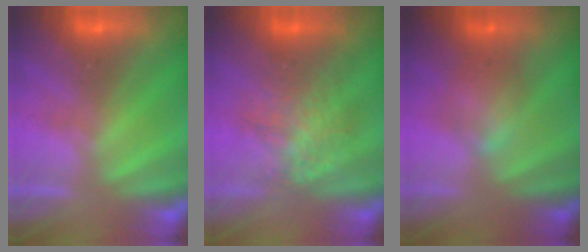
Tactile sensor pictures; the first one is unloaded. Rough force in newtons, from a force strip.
{"total": 2.3}
{"total": 2.0}